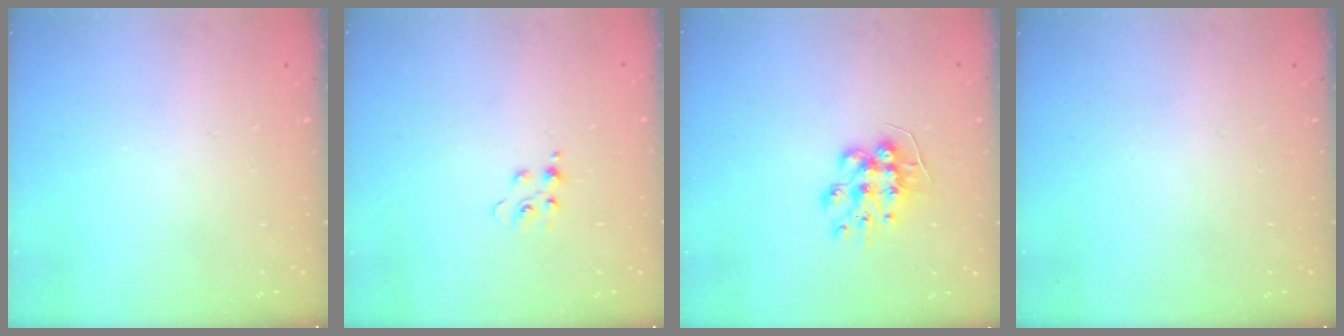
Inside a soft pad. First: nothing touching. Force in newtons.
{"total": 5.3, "press": 5.3, "slide": 0.5}
{"total": 9.0, "press": 9.0, "slide": 0.4}
{"total": 0.0}